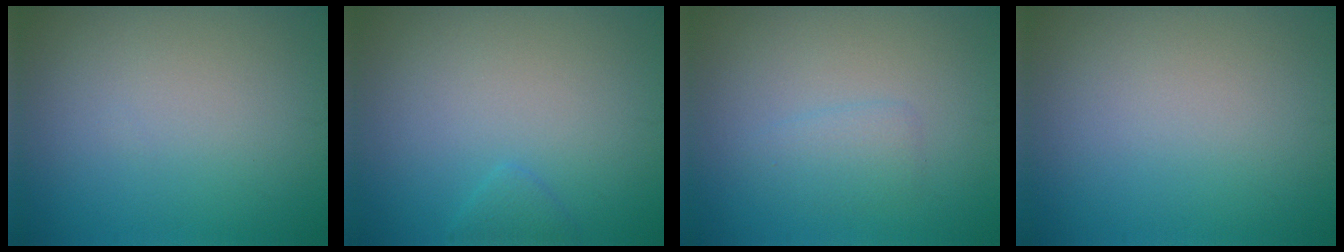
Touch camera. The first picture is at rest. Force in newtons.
{"total": 1.0, "press": 1.0, "slide": 0.1}
{"total": 1.6, "press": 1.6, "slide": 0.1}
{"total": 0.0}